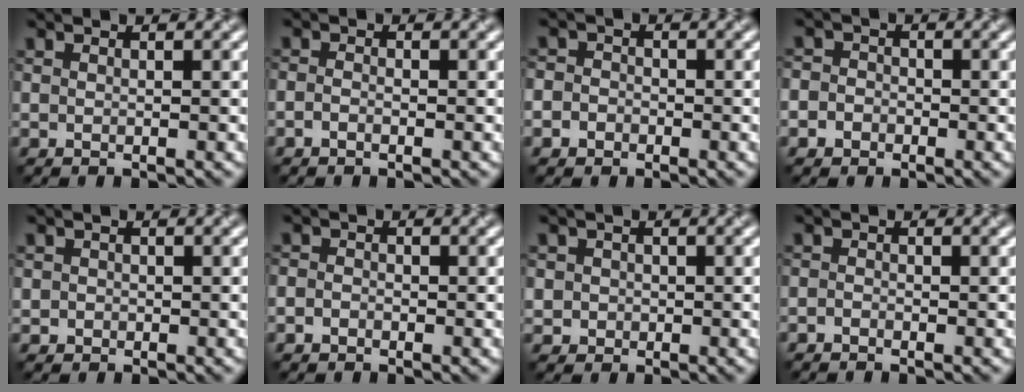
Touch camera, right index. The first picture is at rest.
{"total": 0.8, "force": [-0.5, 0.4, 0.6], "torque": [-0.011, -0.001, -0.012]}
{"total": 2.5, "force": [-0.8, 2.2, 0.8], "torque": [0.009, 0.011, -0.031]}
{"total": 2.9, "force": [-1.0, 2.6, 0.9], "torque": [0.009, 0.011, -0.039]}
{"total": 0.8, "force": [-0.1, 0.8, 0.0], "torque": [0.009, -0.004, -0.003]}
{"total": 1.1, "force": [-0.6, 0.8, 0.4], "torque": [-0.003, 0.000, -0.014]}
{"total": 1.7, "force": [0.1, 1.6, 0.3], "torque": [0.015, 0.001, -0.001]}
{"total": 0.7, "force": [-0.6, 0.2, 0.3], "torque": [-0.003, -0.001, -0.014]}